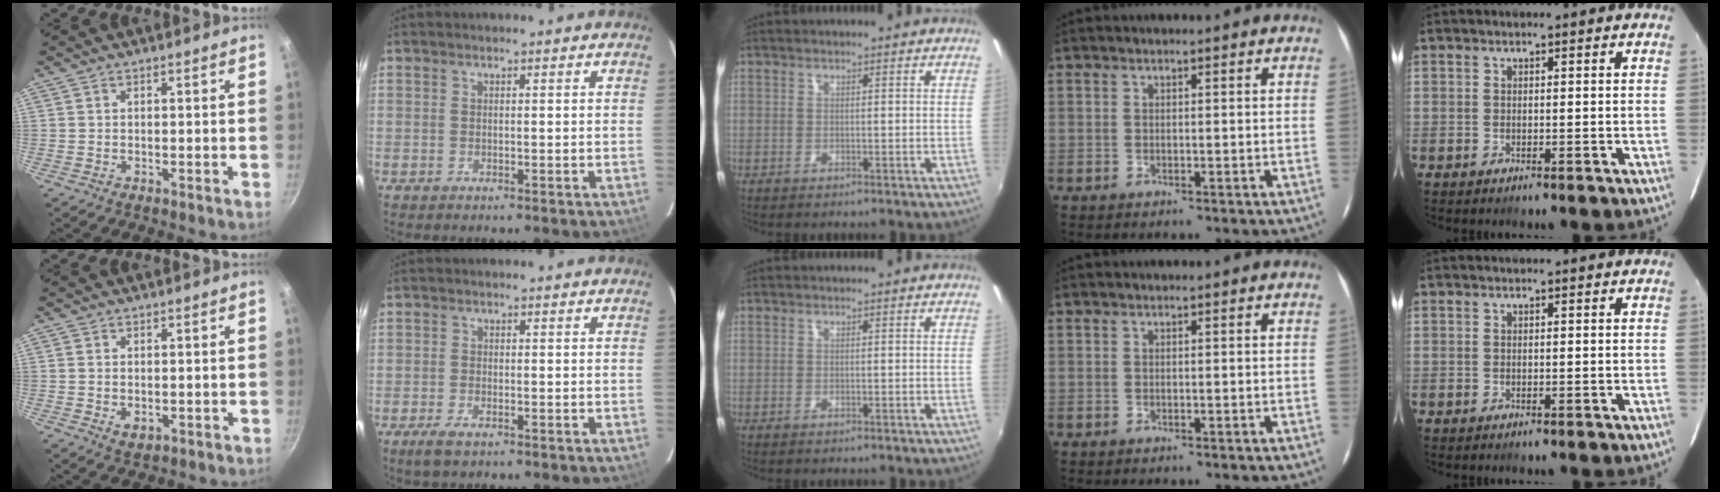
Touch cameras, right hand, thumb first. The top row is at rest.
{"thumb": {"total": 2.5, "force": [-0.3, 1.7, 1.7], "torque": [-0.029, -0.007, -0.002]}, "index": {"total": 3.2, "force": [-2.2, 1.2, 2.0], "torque": [-0.049, -0.008, -0.041]}}